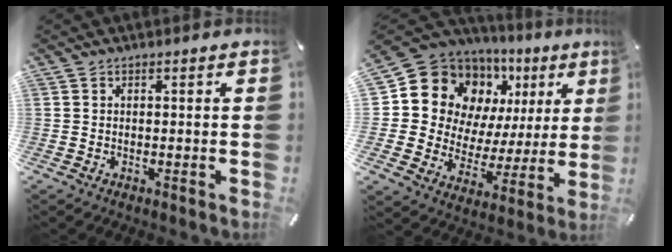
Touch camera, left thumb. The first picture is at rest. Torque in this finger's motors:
{"motor_torque": [2.50, 2.51, 2.13, -0.65, 0.16]}